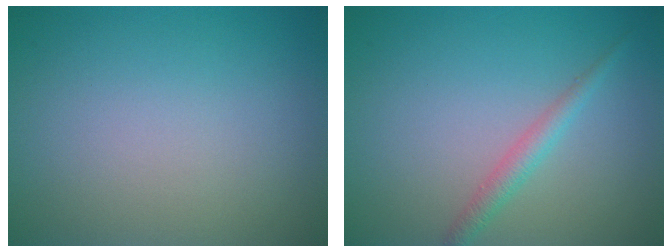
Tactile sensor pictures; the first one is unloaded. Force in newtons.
{"total": 1.7, "press": 1.7, "slide": 0.1}